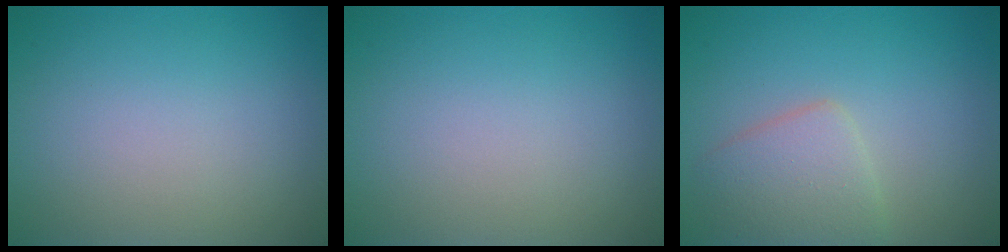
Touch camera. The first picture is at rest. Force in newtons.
{"total": 0.0}
{"total": 3.3, "press": 3.3, "slide": 0.2}